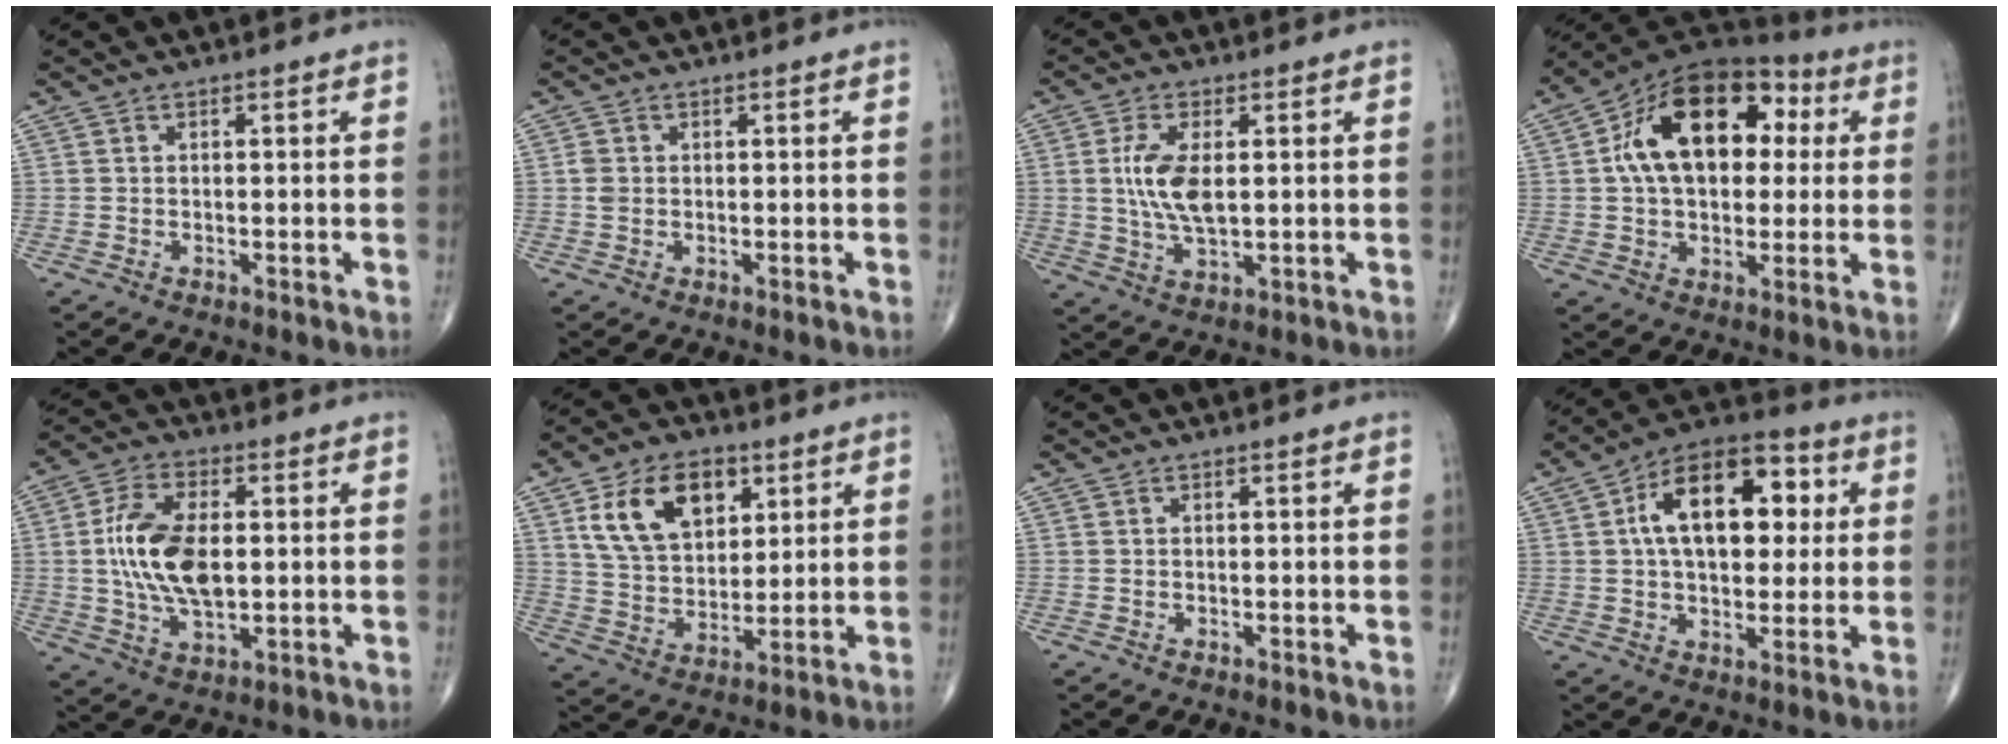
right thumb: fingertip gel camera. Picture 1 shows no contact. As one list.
[{"total": 1.8, "force": [0.0, 1.5, 1.0], "torque": [-0.019, 0.002, 0.001]}, {"total": 8.6, "force": [1.1, 4.0, 7.6], "torque": [-0.157, -0.009, 0.023]}, {"total": 20.4, "force": [3.9, 12.8, 15.4], "torque": [-0.225, 0.028, 0.056]}, {"total": 14.2, "force": [0.7, 7.7, 11.9], "torque": [-0.224, 0.002, 0.013]}, {"total": 15.4, "force": [6.4, 10.0, 9.8], "torque": [-0.138, -0.019, 0.123]}, {"total": 0.0}, {"total": 18.8, "force": [4.0, 10.8, 14.8], "torque": [-0.197, 0.019, 0.056]}]